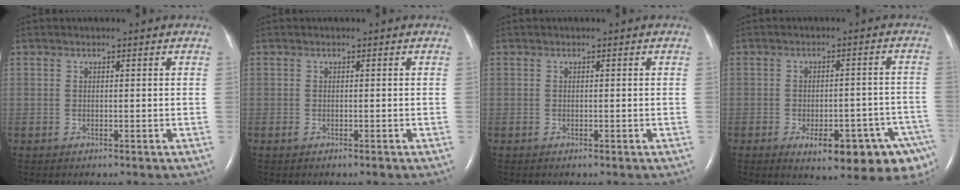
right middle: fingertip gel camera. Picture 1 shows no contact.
{"total": 0.8, "force": [-0.5, 0.2, 0.5], "torque": [-0.011, -0.002, -0.006]}
{"total": 0.0}
{"total": 14.4, "force": [-8.6, 4.5, 10.6], "torque": [-0.075, 0.024, -0.104]}